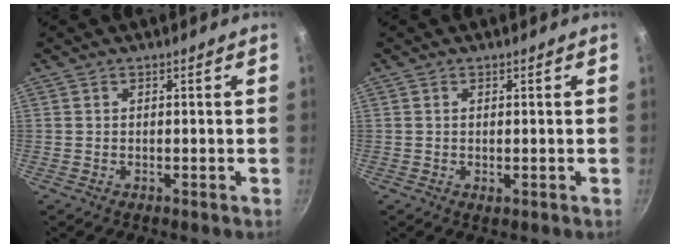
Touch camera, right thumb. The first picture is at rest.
{"total": 0.9, "force": [-0.1, 0.3, 0.9], "torque": [-0.015, -0.002, -0.001]}